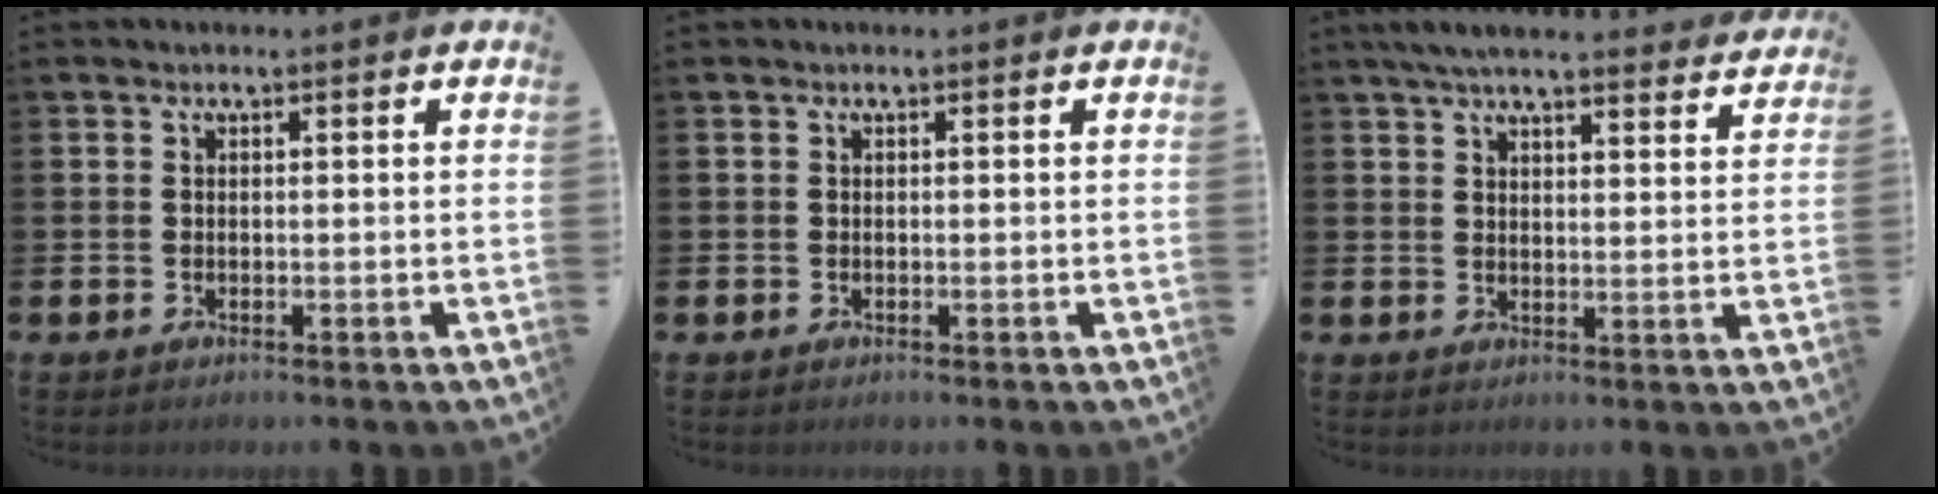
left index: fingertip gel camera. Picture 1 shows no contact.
{"total": 0.0}
{"total": 5.6, "force": [5.3, 0.7, 1.9], "torque": [-0.045, -0.022, 0.094]}